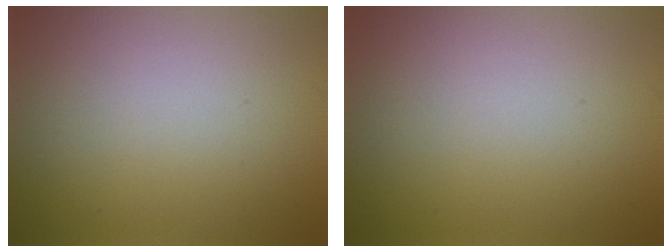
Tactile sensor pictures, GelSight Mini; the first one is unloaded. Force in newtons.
{"total": 0.0}